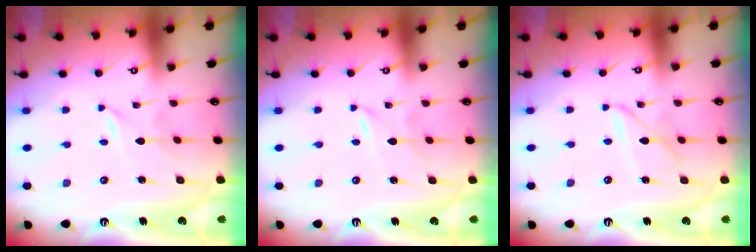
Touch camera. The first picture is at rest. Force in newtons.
{"total": 1.5, "press": 1.4, "slide": 0.2}
{"total": 4.9, "press": 4.9, "slide": 0.4}